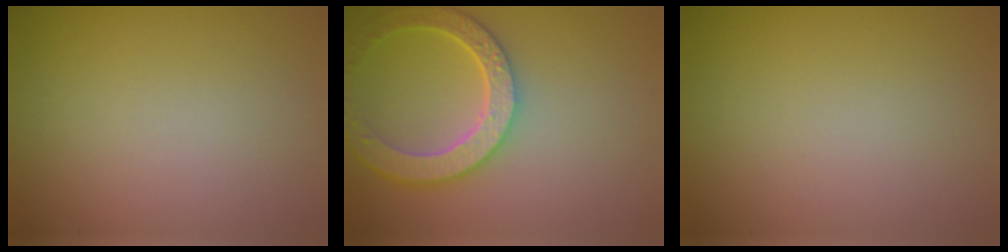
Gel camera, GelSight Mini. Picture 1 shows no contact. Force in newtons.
{"total": 5.9, "press": 5.0, "slide": 3.2}
{"total": 0.0}